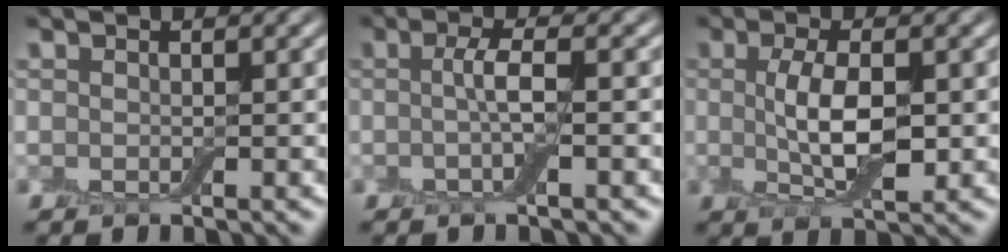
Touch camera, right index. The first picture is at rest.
{"total": 2.3, "force": [-0.1, 0.4, 2.3], "torque": [-0.046, -0.001, -0.004]}
{"total": 4.5, "force": [0.2, 1.8, 4.1], "torque": [-0.088, 0.002, 0.006]}